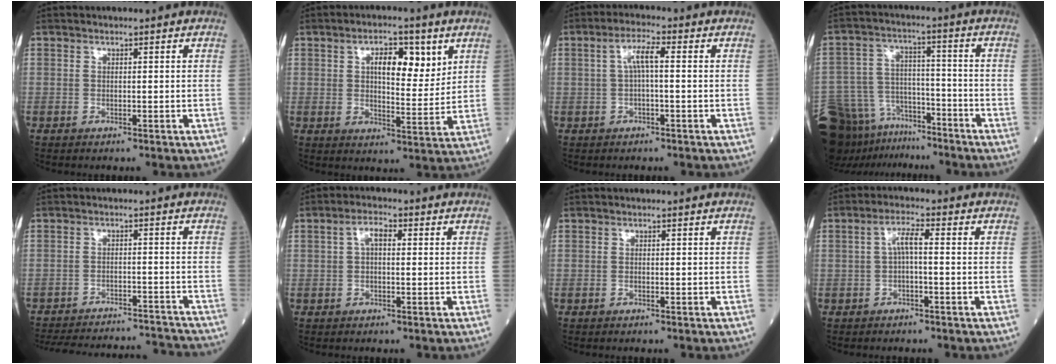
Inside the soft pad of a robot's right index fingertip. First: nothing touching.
{"total": 7.8, "force": [3.3, 3.0, 6.4], "torque": [-0.100, 0.002, 0.051]}
{"total": 4.0, "force": [0.4, 0.6, 3.9], "torque": [-0.076, 0.013, 0.008]}
{"total": 19.4, "force": [-14.8, 9.4, 8.3], "torque": [-0.212, -0.004, -0.249]}
{"total": 19.5, "force": [-18.5, 3.2, 5.1], "torque": [-0.115, -0.005, -0.246]}
{"total": 3.1, "force": [0.6, 1.3, 2.8], "torque": [-0.057, 0.016, 0.012]}
{"total": 0.0}
{"total": 3.4, "force": [0.0, 0.5, 3.4], "torque": [-0.063, 0.011, -0.001]}